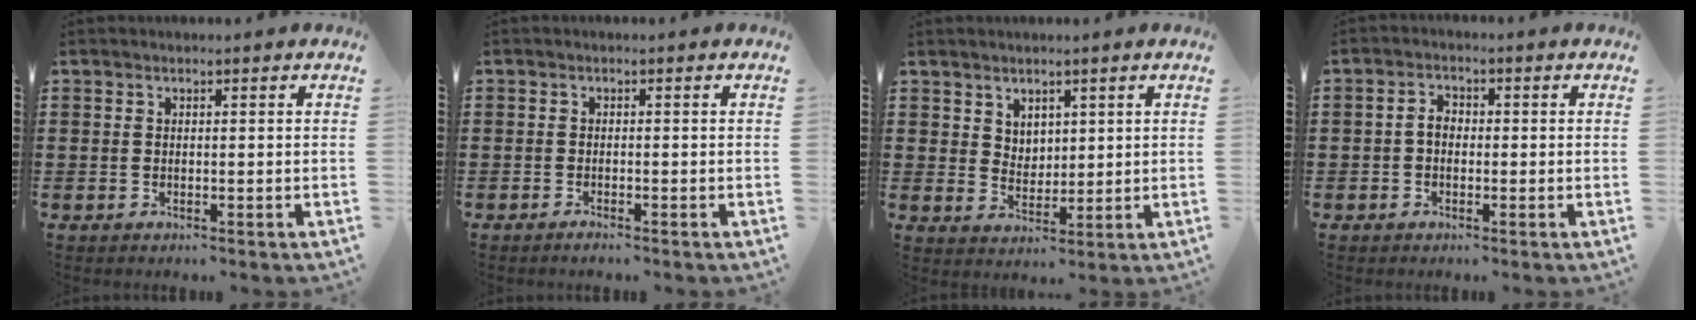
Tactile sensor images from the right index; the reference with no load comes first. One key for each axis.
{"total": 0.9, "fx": -0.8, "fy": 0.0, "fz": 0.3, "tx": -0.007, "ty": -0.004, "tz": -0.016}
{"total": 3.7, "fx": 2.7, "fy": 2.6, "fz": 0.5, "tx": -0.020, "ty": 0.006, "tz": 0.051}
{"total": 2.4, "fx": -0.5, "fy": 1.6, "fz": 1.7, "tx": -0.041, "ty": 0.002, "tz": -0.012}